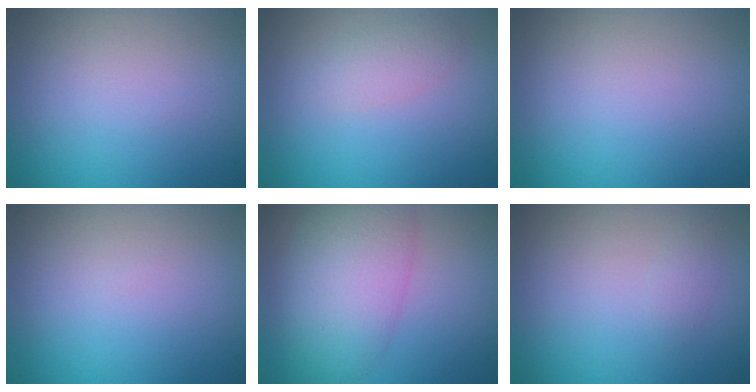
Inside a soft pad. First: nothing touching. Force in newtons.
{"total": 1.7, "press": 1.7, "slide": 0.0}
{"total": 0.0}
{"total": 0.0}
{"total": 7.6, "press": 7.6, "slide": 0.3}
{"total": 0.8, "press": 0.8, "slide": 0.1}